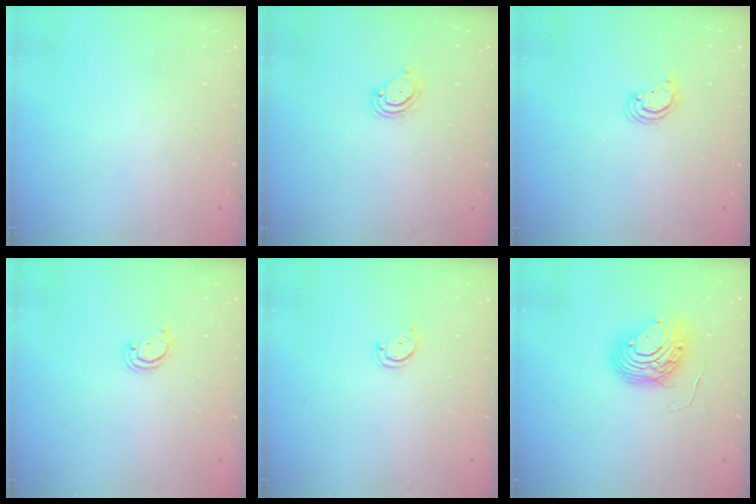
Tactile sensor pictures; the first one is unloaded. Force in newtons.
{"total": 4.3, "press": 4.3, "slide": 0.3}
{"total": 2.3, "press": 2.3, "slide": 0.3}
{"total": 2.1, "press": 2.1, "slide": 0.2}
{"total": 2.3, "press": 2.3, "slide": 0.4}
{"total": 9.8, "press": 9.7, "slide": 1.0}